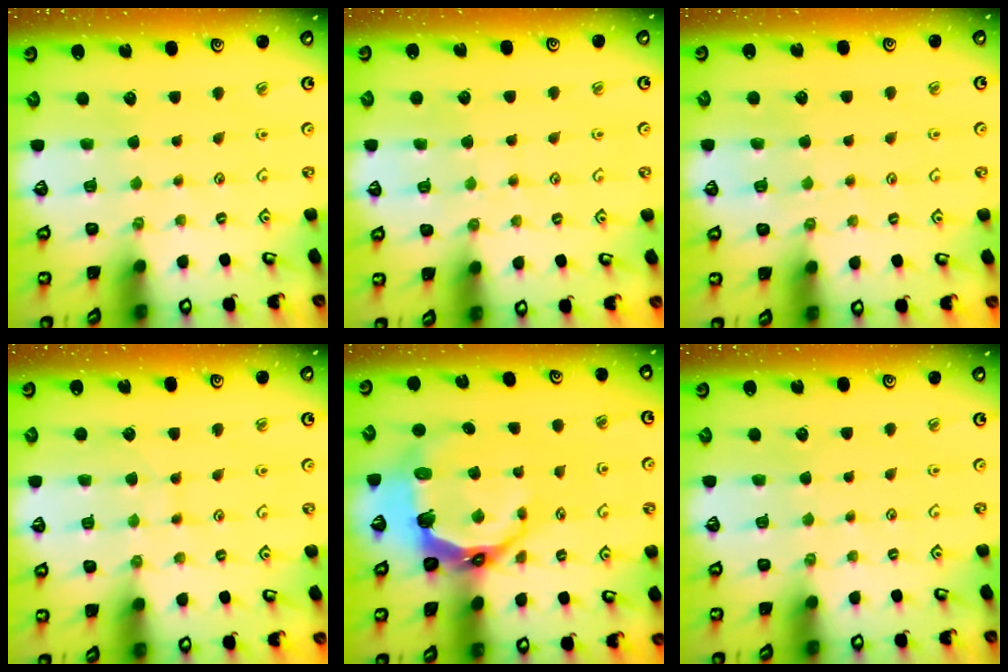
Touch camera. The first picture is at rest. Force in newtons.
{"total": 6.2, "press": 6.1, "slide": 0.8}
{"total": 3.0, "press": 3.0, "slide": 0.5}
{"total": 6.8, "press": 6.8, "slide": 0.5}
{"total": 10.5, "press": 8.8, "slide": 5.8}
{"total": 0.0}